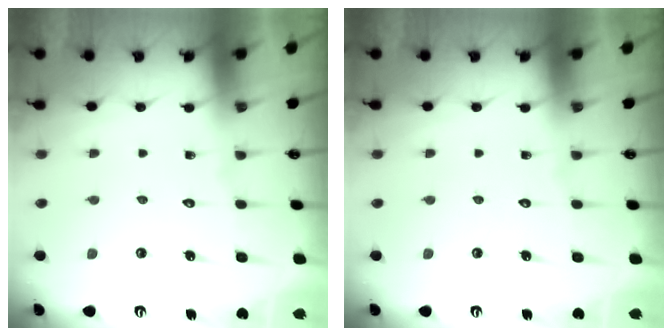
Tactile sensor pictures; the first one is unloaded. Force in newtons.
{"total": 0.0}